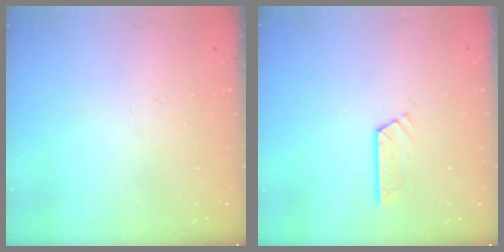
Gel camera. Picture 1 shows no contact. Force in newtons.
{"total": 5.3, "press": 5.3, "slide": 0.4}